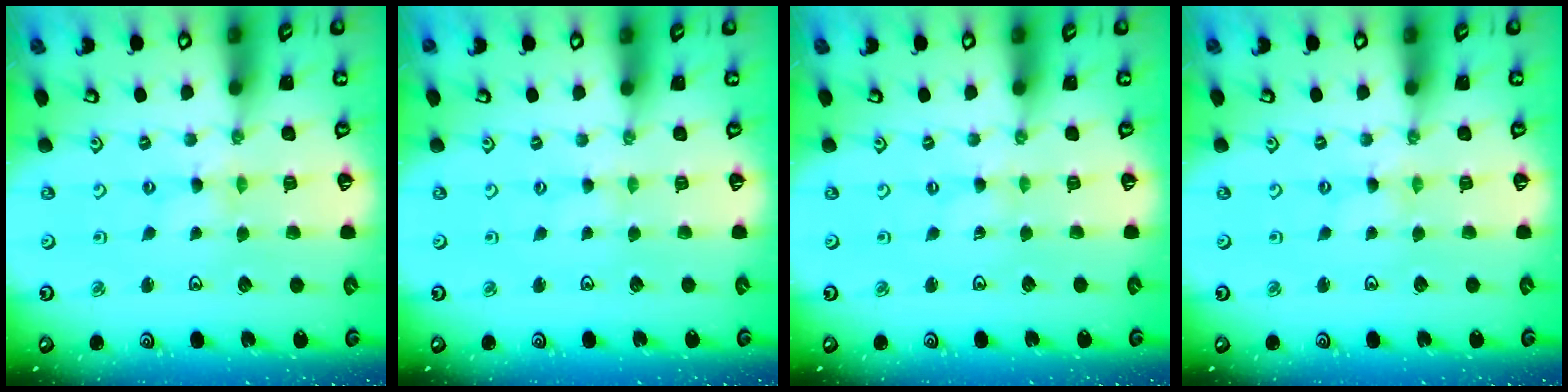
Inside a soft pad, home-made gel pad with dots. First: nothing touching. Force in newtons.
{"total": 0.8, "press": 0.8, "slide": 0.2}
{"total": 0.0}
{"total": 0.0}